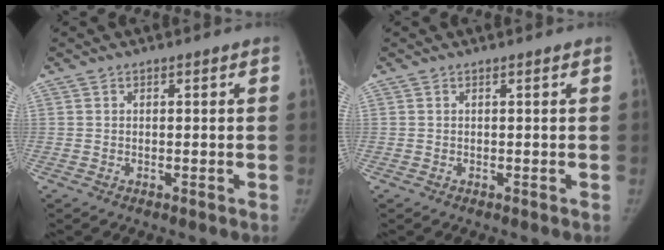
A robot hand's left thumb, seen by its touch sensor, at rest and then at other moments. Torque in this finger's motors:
{"motor_torque": [0.02, 0.01, 0.06, -0.35, 0.01]}